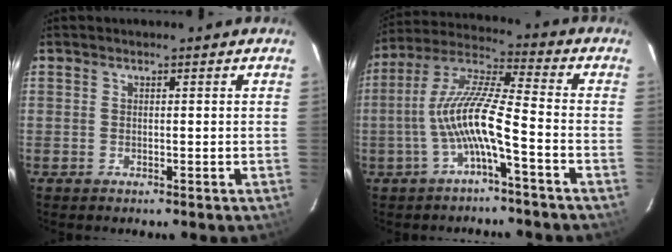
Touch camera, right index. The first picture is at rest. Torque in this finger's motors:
{"motor_torque": [1.72, -0.42, 1.05, 0.21]}